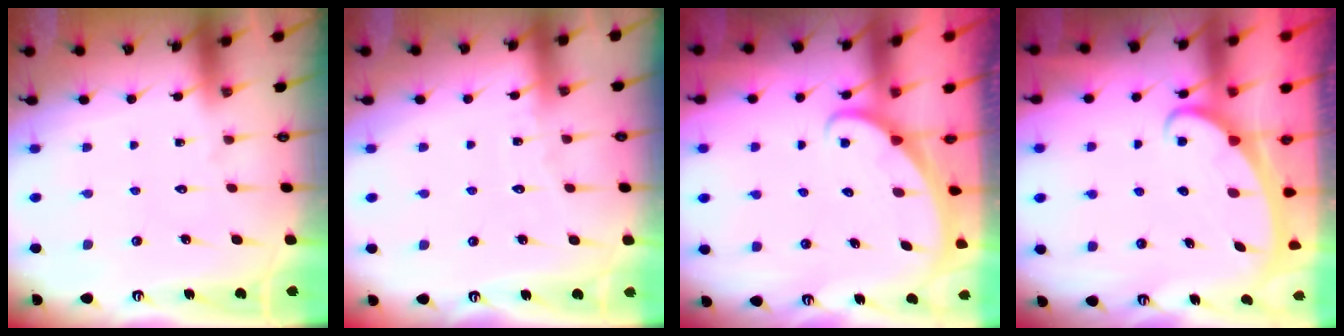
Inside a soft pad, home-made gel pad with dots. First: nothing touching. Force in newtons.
{"total": 3.6, "press": 3.5, "slide": 0.4}
{"total": 1.6, "press": 1.6, "slide": 0.1}
{"total": 2.3, "press": 2.3, "slide": 0.4}